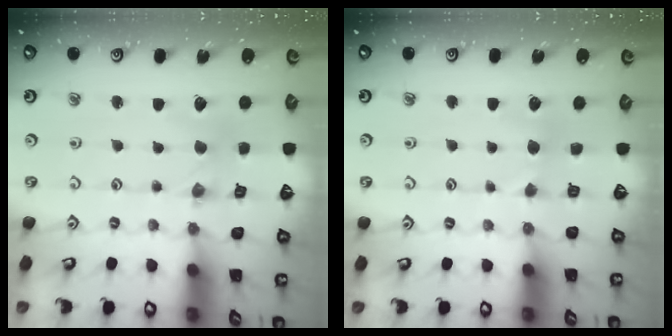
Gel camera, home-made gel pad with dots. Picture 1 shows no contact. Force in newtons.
{"total": 2.4, "press": 2.4, "slide": 0.3}